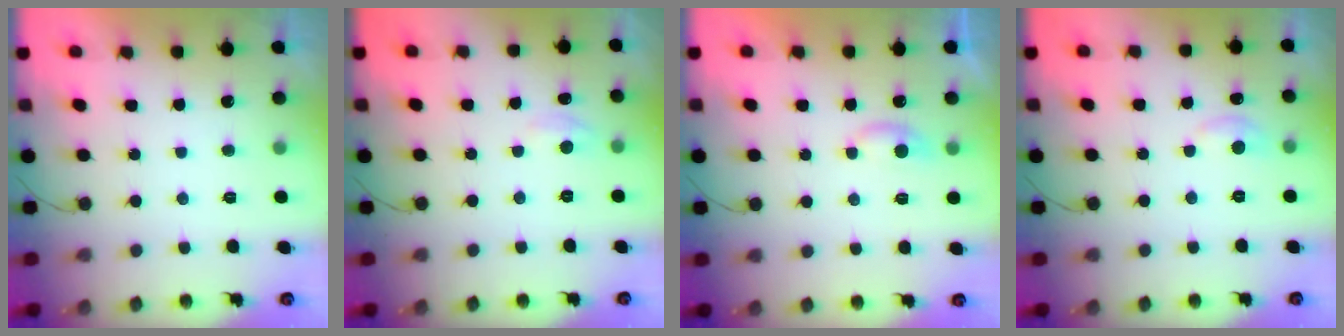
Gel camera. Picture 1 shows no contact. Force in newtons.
{"total": 3.2, "press": 3.1, "slide": 0.4}
{"total": 4.5, "press": 4.5, "slide": 0.5}
{"total": 5.5, "press": 5.4, "slide": 0.8}